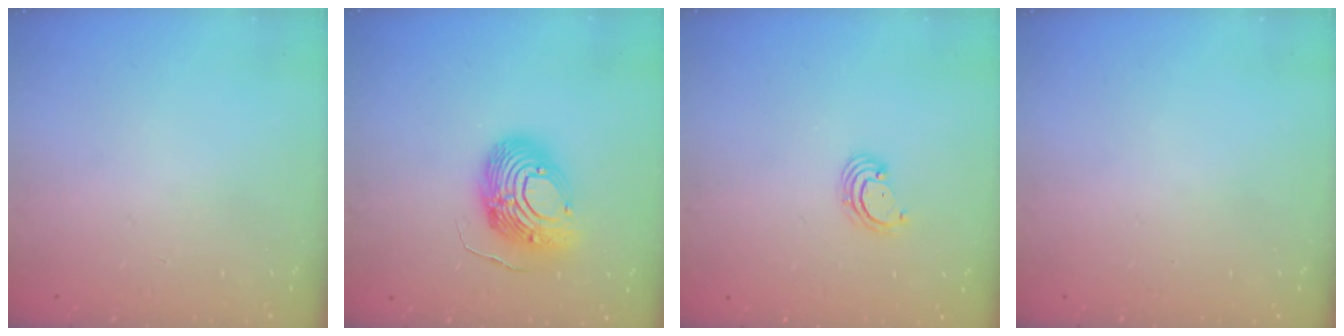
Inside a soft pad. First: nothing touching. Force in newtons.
{"total": 13.7, "press": 13.7, "slide": 1.2}
{"total": 2.4, "press": 2.4, "slide": 0.2}
{"total": 0.0}